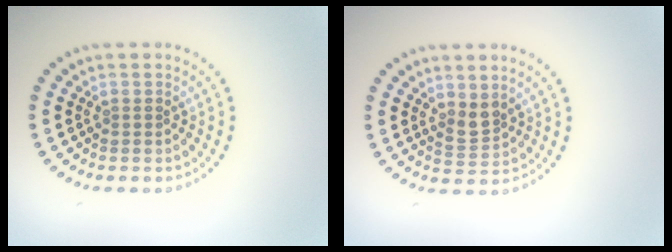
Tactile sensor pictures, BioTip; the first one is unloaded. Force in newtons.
{"total": 2.0, "press": 1.6, "slide": 1.2}